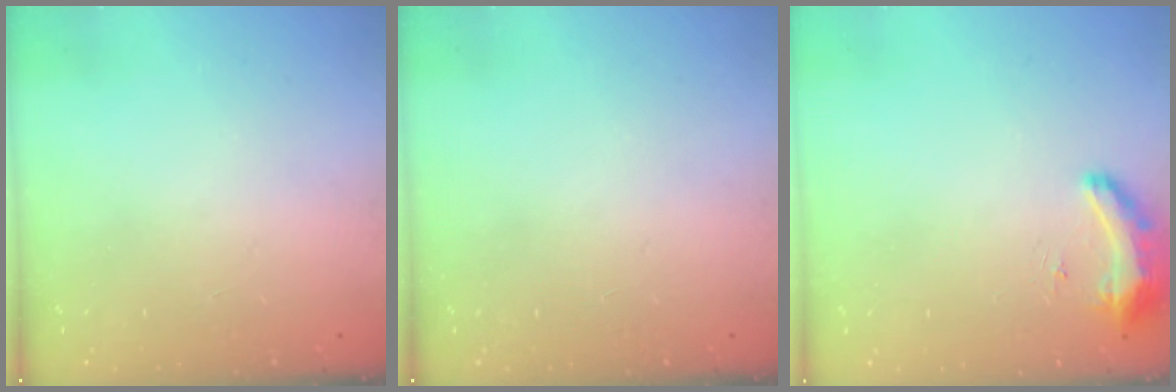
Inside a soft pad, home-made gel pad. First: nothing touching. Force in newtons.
{"total": 0.0}
{"total": 9.2, "press": 8.9, "slide": 2.4}